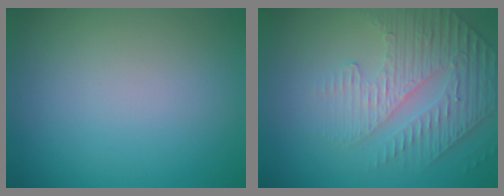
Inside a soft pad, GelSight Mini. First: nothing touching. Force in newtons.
{"total": 4.9, "press": 3.3, "slide": 3.6}